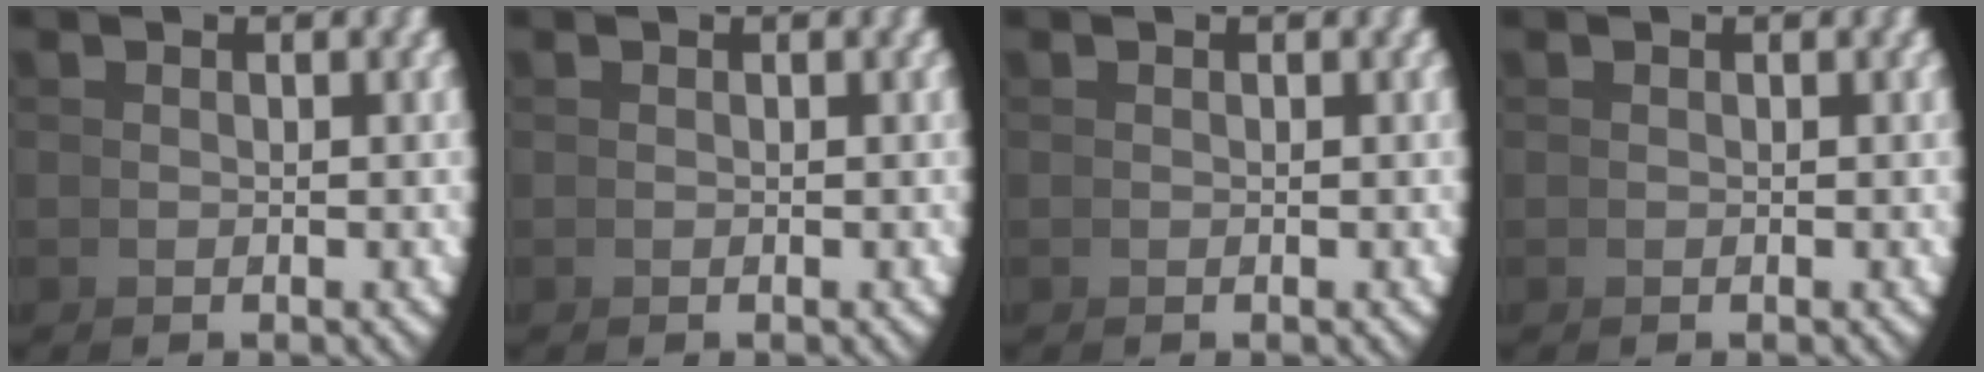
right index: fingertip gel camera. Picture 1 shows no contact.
{"total": 0.0}
{"total": 0.0}
{"total": 0.0}